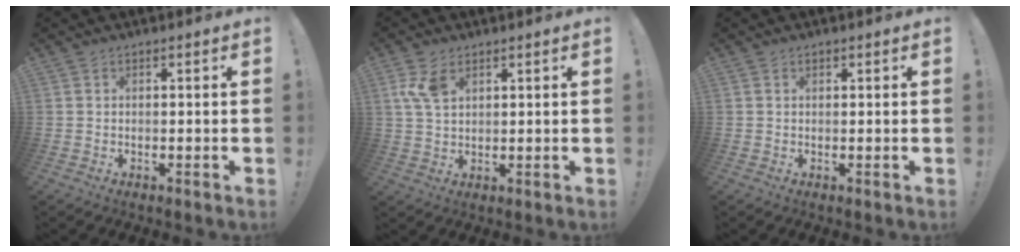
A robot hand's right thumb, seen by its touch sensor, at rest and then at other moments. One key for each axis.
{"total": 6.7, "fx": 3.0, "fy": 3.8, "fz": 4.6, "tx": -0.086, "ty": -0.005, "tz": 0.057}
{"total": 0.5, "fx": 0.4, "fy": 0.3, "fz": 0.1, "tx": 0.000, "ty": 0.000, "tz": 0.006}